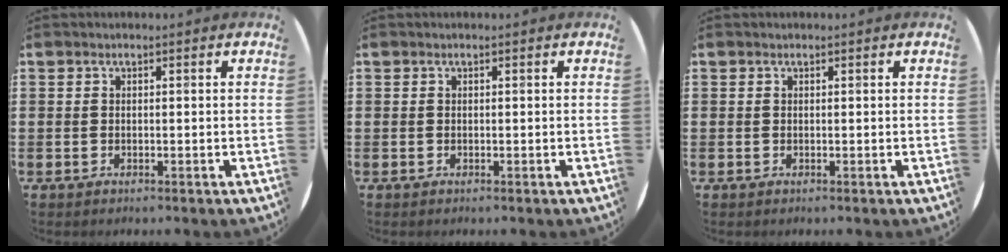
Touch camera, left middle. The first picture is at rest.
{"total": 0.0}
{"total": 0.0}